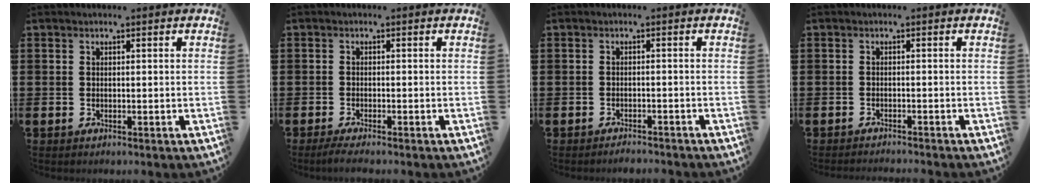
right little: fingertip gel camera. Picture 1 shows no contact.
{"total": 1.3, "force": [-0.9, 0.1, 1.0], "torque": [-0.016, -0.002, -0.017]}
{"total": 1.2, "force": [-1.2, 0.0, 0.0], "torque": [-0.004, 0.002, -0.025]}
{"total": 0.9, "force": [-0.9, -0.2, 0.0], "torque": [0.000, 0.000, -0.018]}